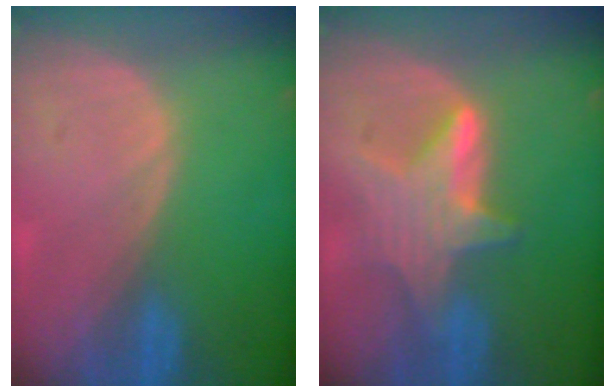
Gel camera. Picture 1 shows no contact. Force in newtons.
{"total": 6.6, "press": 6.6, "slide": 0.2}